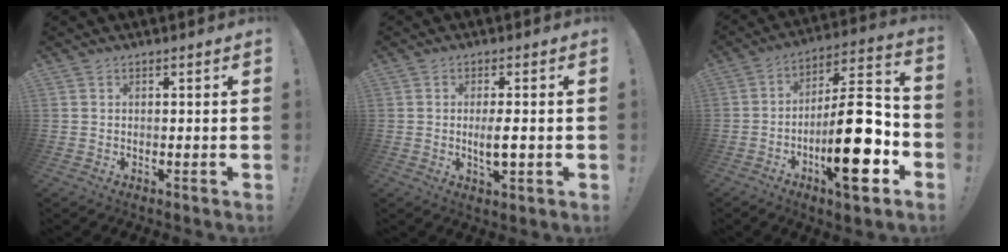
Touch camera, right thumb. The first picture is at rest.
{"total": 4.8, "force": [-0.4, 1.3, 4.6], "torque": [-0.082, -0.010, -0.013]}
{"total": 22.0, "force": [-6.8, 6.9, 19.8], "torque": [-0.315, 0.040, -0.107]}